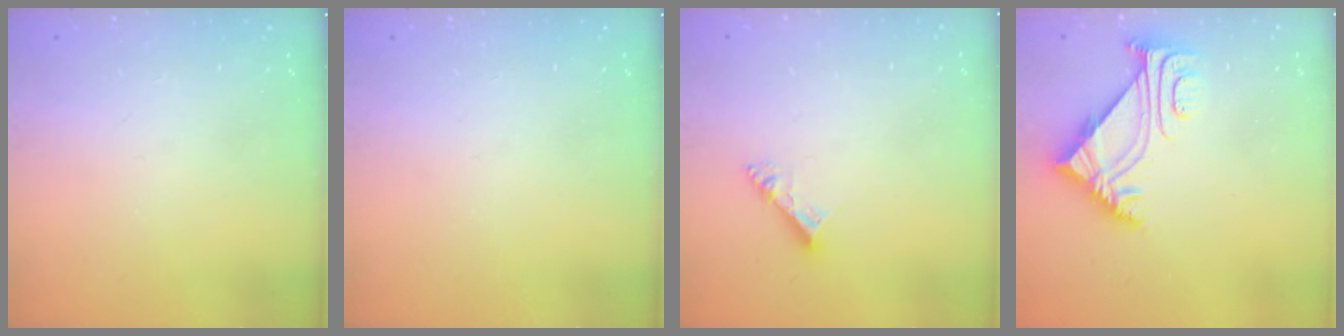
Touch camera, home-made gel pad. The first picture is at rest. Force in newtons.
{"total": 0.0}
{"total": 5.1, "press": 5.1, "slide": 0.1}
{"total": 5.2, "press": 5.1, "slide": 1.0}